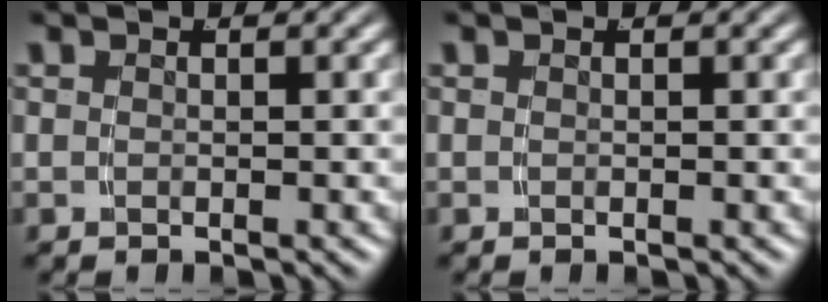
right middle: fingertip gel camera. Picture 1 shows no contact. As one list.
[{"total": 0.0}]